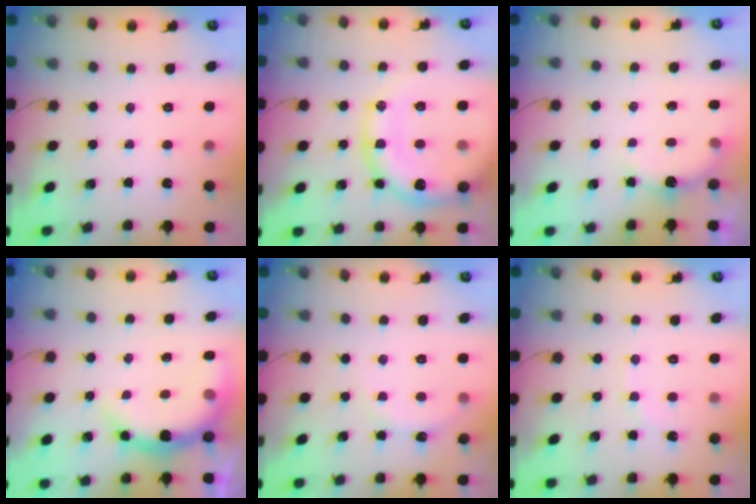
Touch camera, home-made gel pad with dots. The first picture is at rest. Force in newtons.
{"total": 19.7, "press": 19.3, "slide": 4.0}
{"total": 2.9, "press": 2.9, "slide": 0.5}
{"total": 8.1, "press": 8.0, "slide": 1.2}
{"total": 6.3, "press": 6.2, "slide": 1.3}
{"total": 4.1, "press": 4.0, "slide": 0.6}